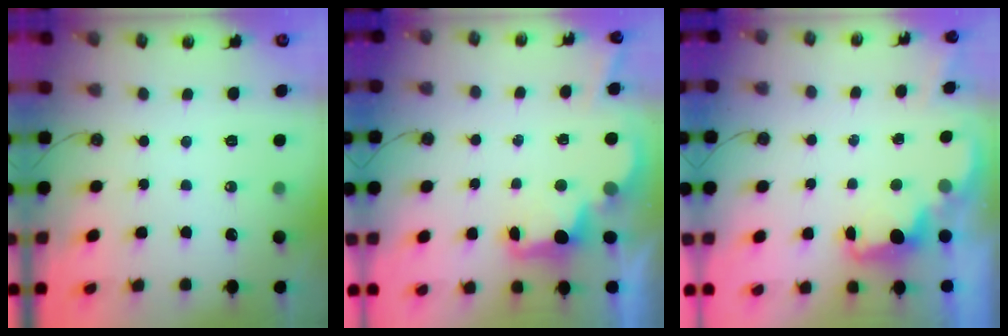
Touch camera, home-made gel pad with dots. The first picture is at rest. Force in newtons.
{"total": 2.7, "press": 2.6, "slide": 0.8}
{"total": 1.4, "press": 1.3, "slide": 0.6}